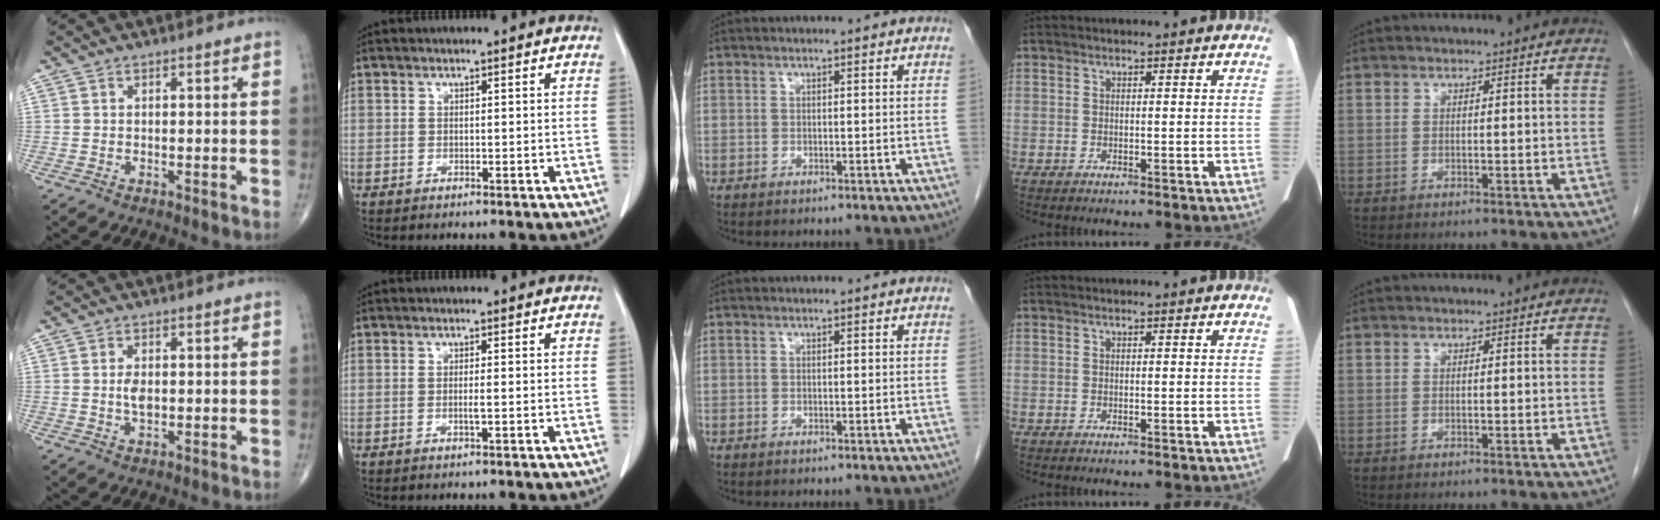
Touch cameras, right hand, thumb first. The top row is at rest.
{"thumb": {"total": 3.0, "force": [0.0, 1.7, 2.5], "torque": [-0.046, -0.002, 0.000]}, "index": {"total": 1.2, "force": [-0.3, -0.1, 1.2], "torque": [-0.025, -0.003, -0.005]}}